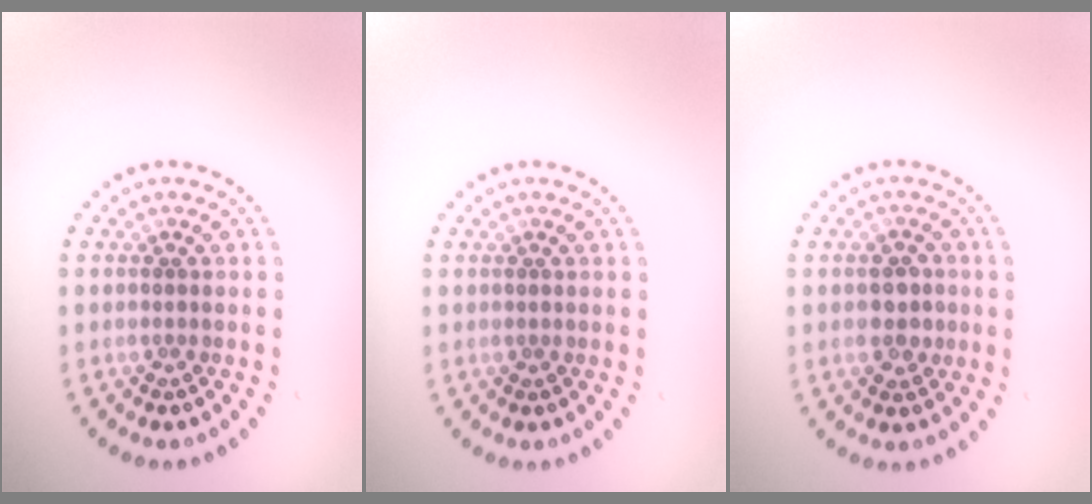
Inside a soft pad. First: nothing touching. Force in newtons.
{"total": 0.0}
{"total": 2.3, "press": 2.3, "slide": 0.2}